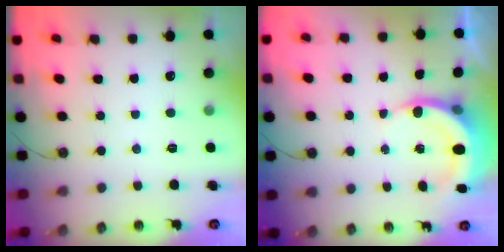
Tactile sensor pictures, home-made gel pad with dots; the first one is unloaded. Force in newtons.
{"total": 6.4, "press": 6.1, "slide": 1.9}